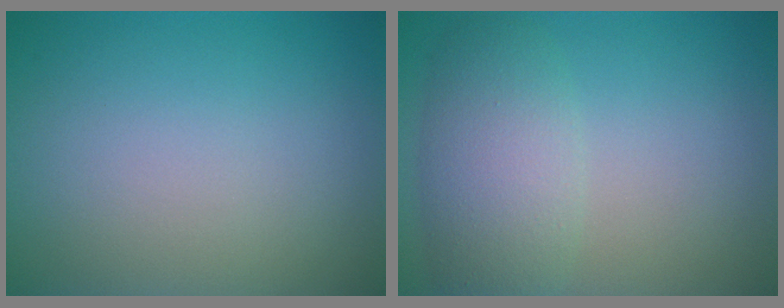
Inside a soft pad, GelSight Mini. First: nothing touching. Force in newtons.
{"total": 4.7, "press": 4.7, "slide": 0.1}